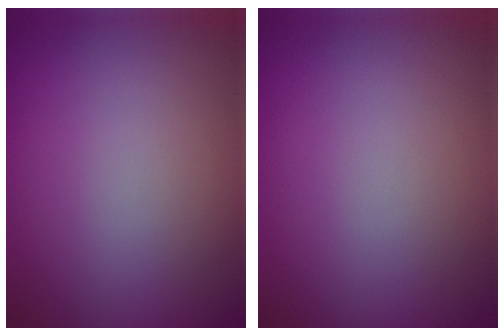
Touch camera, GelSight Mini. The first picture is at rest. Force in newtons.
{"total": 0.0}